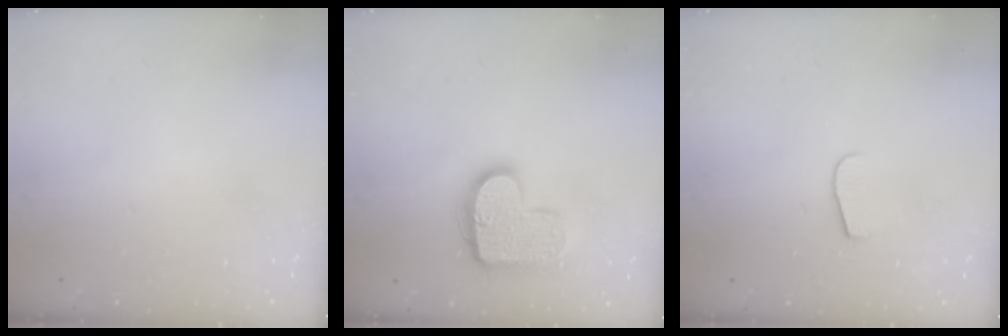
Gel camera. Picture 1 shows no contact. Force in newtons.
{"total": 14.4, "press": 14.4, "slide": 0.7}
{"total": 7.5, "press": 7.5, "slide": 0.6}